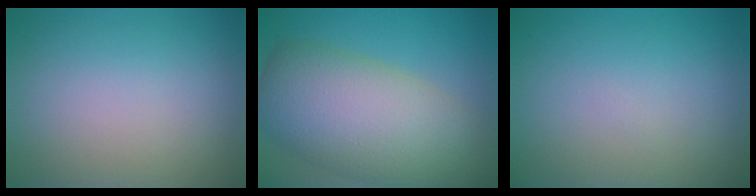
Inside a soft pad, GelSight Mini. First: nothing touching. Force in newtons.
{"total": 11.0, "press": 10.9, "slide": 0.6}
{"total": 0.0}